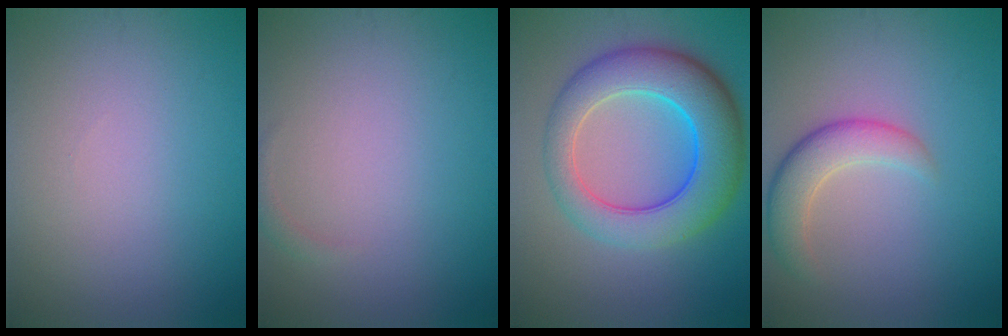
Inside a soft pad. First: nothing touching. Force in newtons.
{"total": 0.7, "press": 0.7, "slide": 0.1}
{"total": 8.9, "press": 8.9, "slide": 0.1}
{"total": 3.7, "press": 3.6, "slide": 0.4}